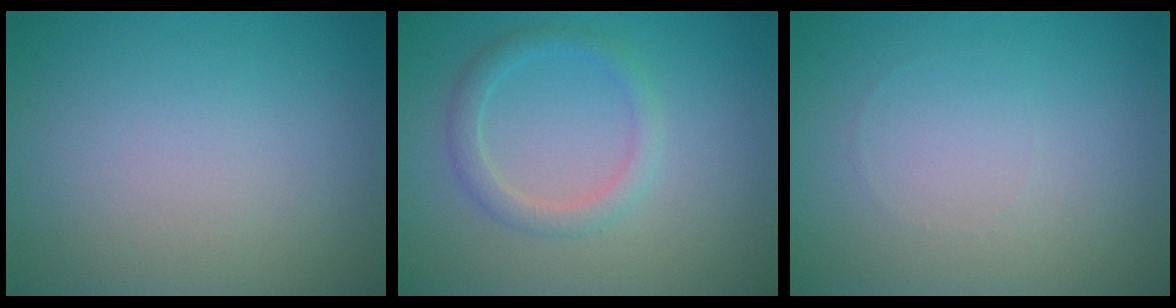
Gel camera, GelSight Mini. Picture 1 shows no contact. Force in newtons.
{"total": 2.2, "press": 2.2, "slide": 0.2}
{"total": 0.0}